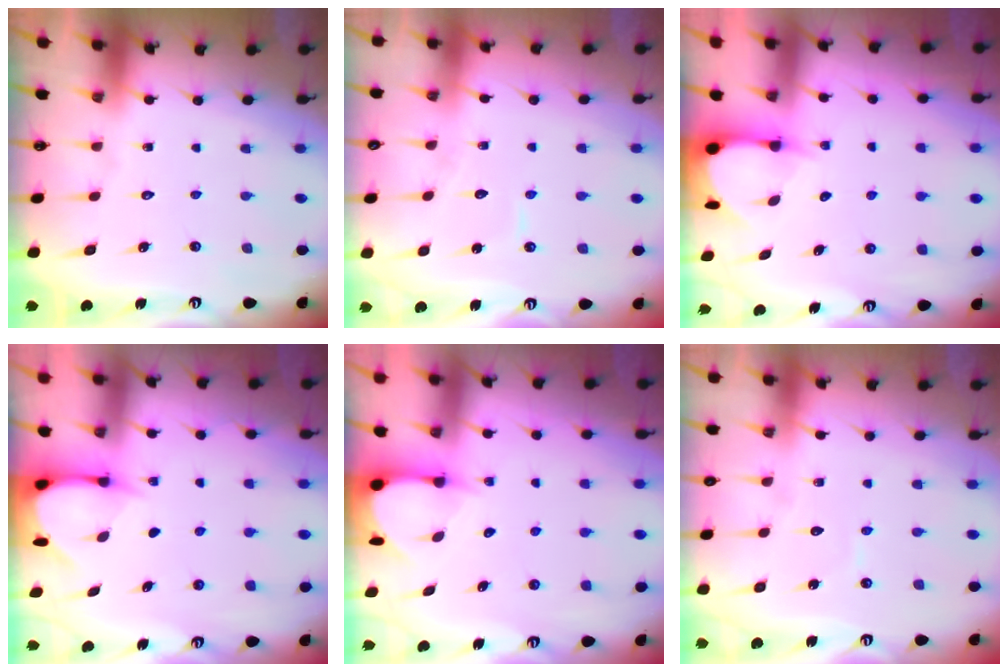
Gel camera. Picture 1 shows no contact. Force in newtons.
{"total": 5.2, "press": 5.2, "slide": 0.4}
{"total": 3.4, "press": 3.4, "slide": 0.4}
{"total": 3.7, "press": 3.7, "slide": 0.3}
{"total": 3.5, "press": 3.5, "slide": 0.3}
{"total": 3.3, "press": 3.2, "slide": 0.3}